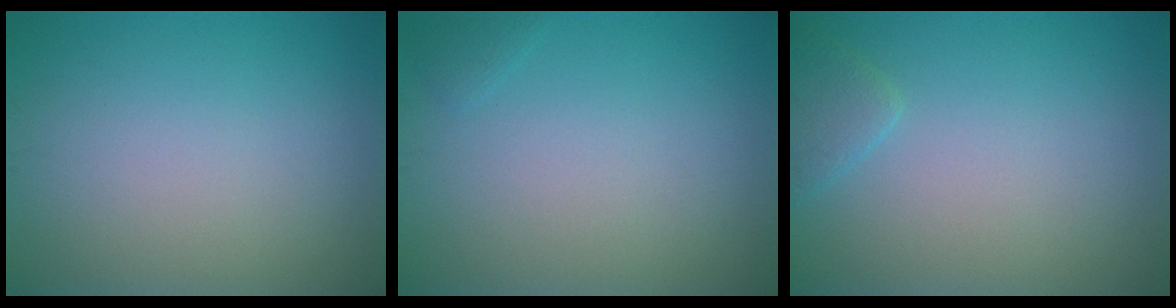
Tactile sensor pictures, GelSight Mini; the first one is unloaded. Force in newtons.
{"total": 0.5, "press": 0.5, "slide": 0.0}
{"total": 1.5, "press": 1.5, "slide": 0.1}